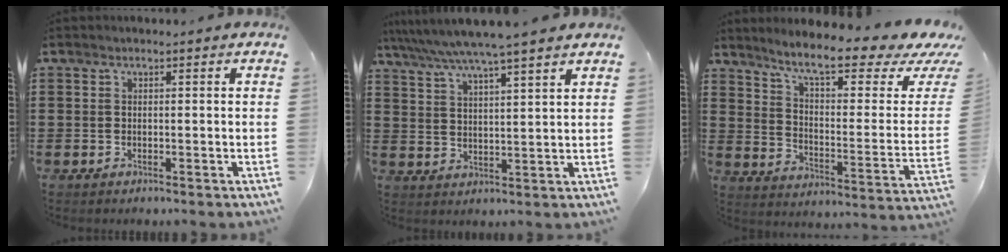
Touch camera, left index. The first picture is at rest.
{"total": 6.1, "force": [5.4, -0.7, 2.8], "torque": [-0.072, -0.028, 0.091]}
{"total": 10.1, "force": [7.7, 0.8, 6.5], "torque": [-0.131, -0.055, 0.123]}